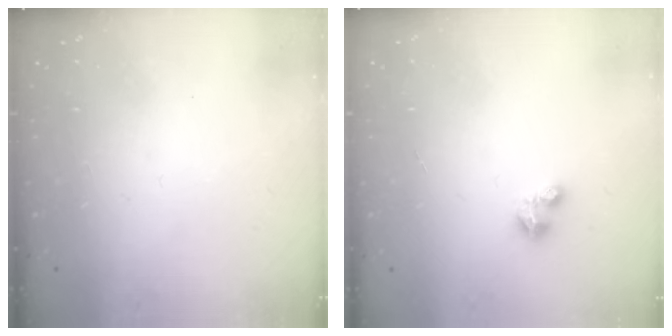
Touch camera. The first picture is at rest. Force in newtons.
{"total": 2.5, "press": 2.5, "slide": 0.3}